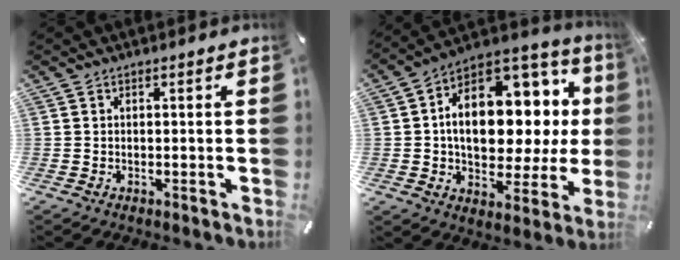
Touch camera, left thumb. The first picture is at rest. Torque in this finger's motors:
{"motor_torque": [1.95, 1.95, 1.48, 0.80, 0.26]}